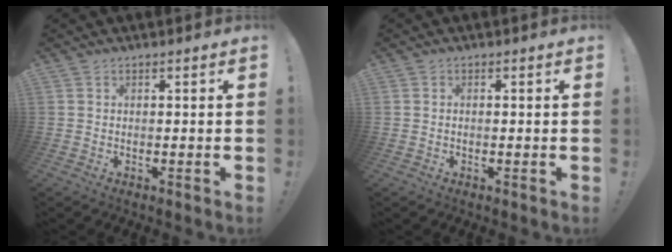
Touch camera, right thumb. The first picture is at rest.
{"total": 0.0}